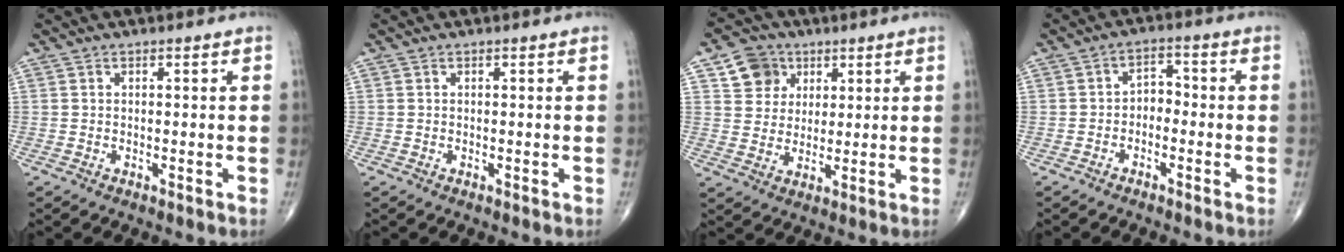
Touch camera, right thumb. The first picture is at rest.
{"total": 0.0}
{"total": 7.5, "force": [3.3, 6.5, 1.9], "torque": [-0.003, -0.009, 0.056]}
{"total": 3.4, "force": [-1.2, 2.4, 2.1], "torque": [-0.014, 0.026, -0.033]}